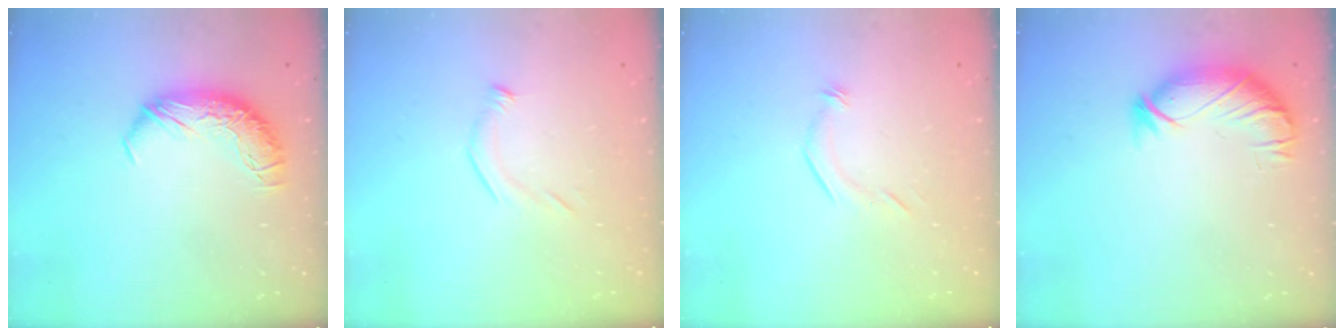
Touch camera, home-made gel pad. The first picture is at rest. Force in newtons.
{"total": 7.7, "press": 7.6, "slide": 0.6}
{"total": 7.2, "press": 7.2, "slide": 0.7}
{"total": 3.8, "press": 3.3, "slide": 1.9}